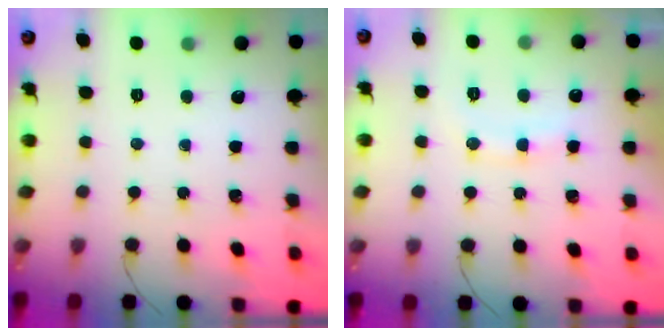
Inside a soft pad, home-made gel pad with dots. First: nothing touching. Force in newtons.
{"total": 9.9, "press": 9.9, "slide": 1.2}